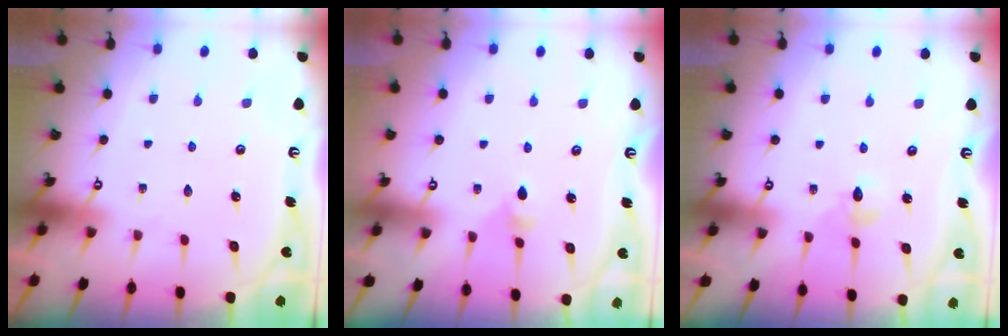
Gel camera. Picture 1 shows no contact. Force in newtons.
{"total": 3.6, "press": 3.6, "slide": 0.7}
{"total": 4.8, "press": 4.8, "slide": 0.6}